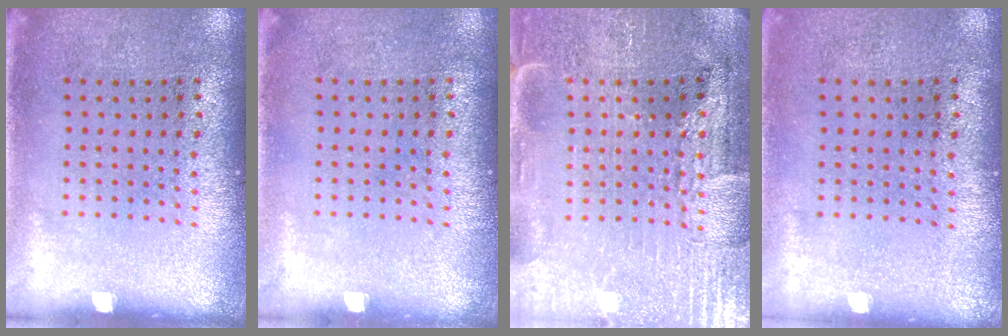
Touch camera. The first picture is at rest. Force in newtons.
{"total": 0.0}
{"total": 4.0, "press": 3.8, "slide": 1.4}
{"total": 0.0}